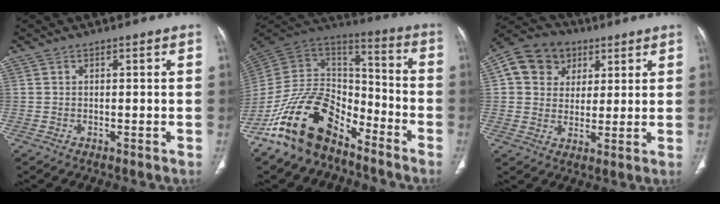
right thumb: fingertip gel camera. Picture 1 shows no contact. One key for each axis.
{"total": 19.5, "fx": -13.0, "fy": 10.6, "fz": 10.0, "tx": -0.154, "ty": 0.098, "tz": -0.245}
{"total": 11.9, "fx": 4.3, "fy": 10.0, "fz": 4.8, "tx": -0.063, "ty": 0.003, "tz": 0.067}